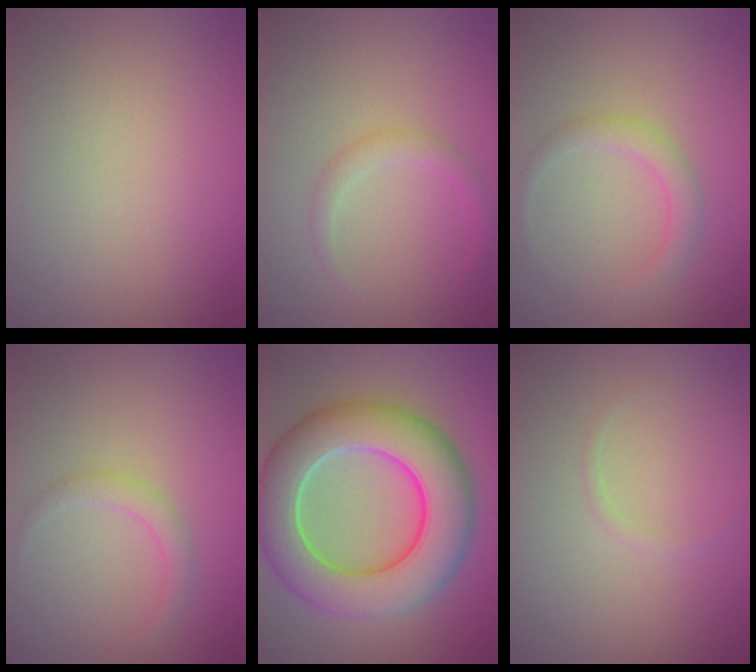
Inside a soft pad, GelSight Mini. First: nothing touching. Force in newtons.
{"total": 1.5, "press": 1.5, "slide": 0.1}
{"total": 2.0, "press": 2.0, "slide": 0.2}
{"total": 1.4, "press": 1.4, "slide": 0.1}
{"total": 10.6, "press": 10.6, "slide": 0.5}
{"total": 0.5, "press": 0.5, "slide": 0.1}